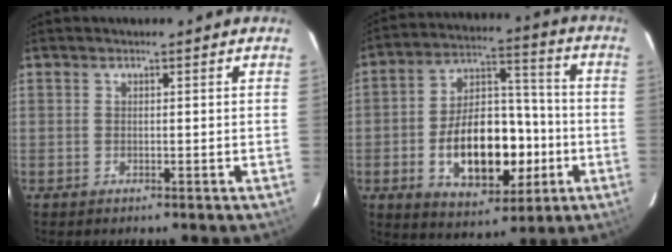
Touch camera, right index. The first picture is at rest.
{"total": 18.4, "force": [-4.7, 10.6, 14.3], "torque": [-0.257, 0.029, -0.057]}